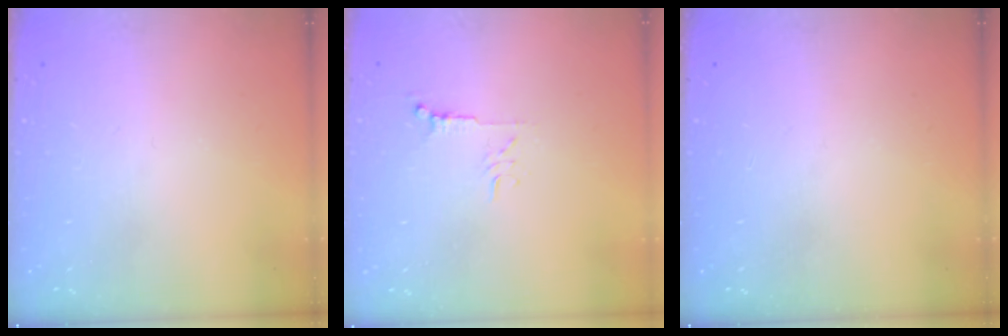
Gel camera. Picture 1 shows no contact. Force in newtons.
{"total": 5.4, "press": 5.3, "slide": 0.7}
{"total": 0.0}